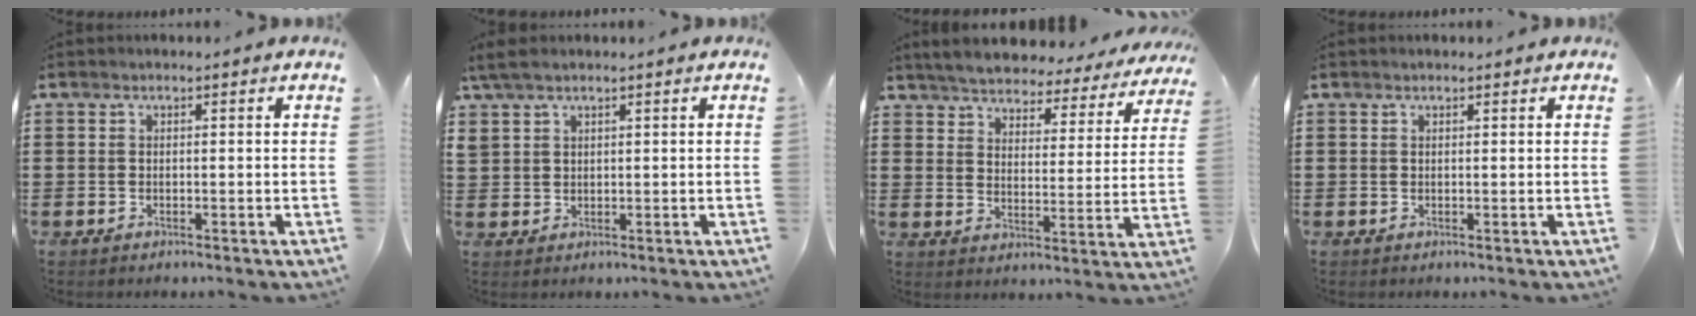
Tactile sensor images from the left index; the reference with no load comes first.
{"total": 2.6, "force": [1.9, 1.2, 1.4], "torque": [-0.032, 0.006, 0.035]}
{"total": 4.6, "force": [4.6, 0.2, 0.4], "torque": [-0.037, -0.037, 0.076]}
{"total": 0.6, "force": [0.4, 0.1, 0.4], "torque": [-0.007, 0.002, 0.008]}